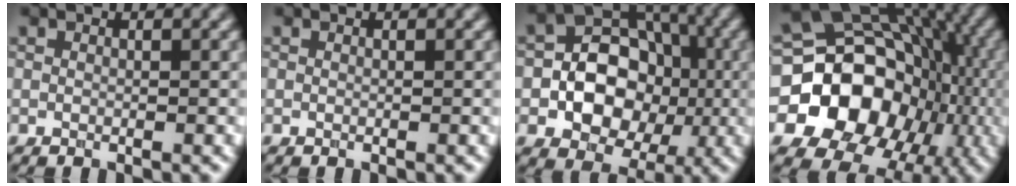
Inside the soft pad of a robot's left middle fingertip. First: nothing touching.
{"total": 0.0}
{"total": 8.0, "force": [-1.2, 6.2, 5.0], "torque": [-0.062, 0.008, -0.030]}
{"total": 18.4, "force": [-4.3, 15.5, 9.1], "torque": [-0.124, -0.005, -0.096]}